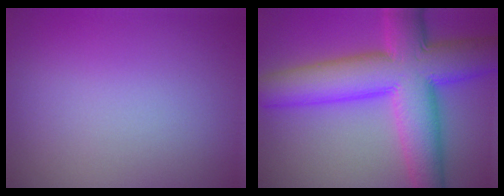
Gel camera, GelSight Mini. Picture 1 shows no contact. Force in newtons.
{"total": 12.2, "press": 12.2, "slide": 0.2}